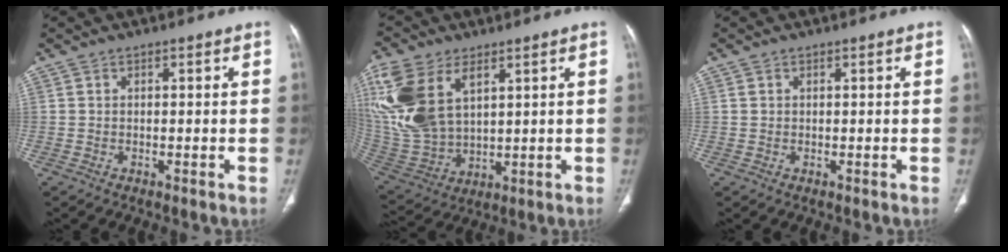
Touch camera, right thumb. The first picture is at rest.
{"total": 19.5, "force": [7.3, 11.6, 13.8], "torque": [-0.315, -0.020, 0.154]}
{"total": 0.6, "force": [0.1, 0.6, 0.3], "torque": [-0.003, 0.002, 0.003]}